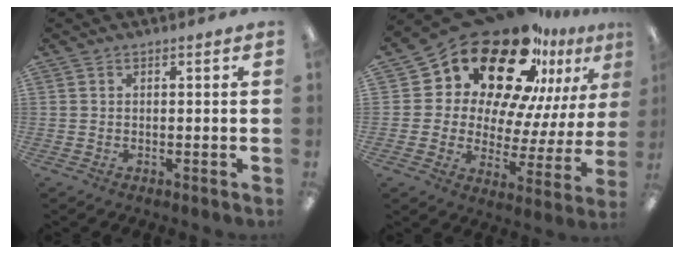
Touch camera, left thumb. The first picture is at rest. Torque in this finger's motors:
{"motor_torque": [0.68, 2.64, 1.48, -1.29, 0.20]}